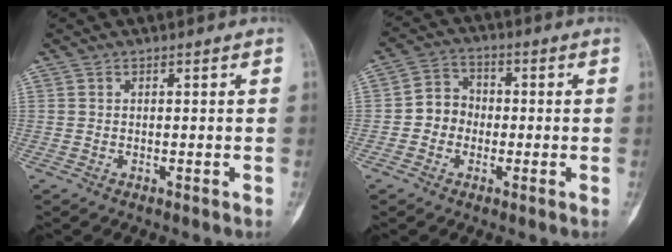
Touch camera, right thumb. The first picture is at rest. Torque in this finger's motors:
{"motor_torque": [0.06, 0.09, 0.35, -0.28, 0.01]}